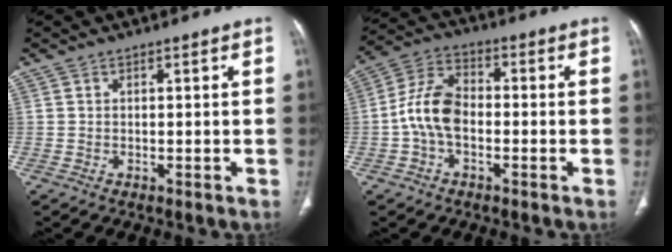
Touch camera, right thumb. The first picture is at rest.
{"total": 9.1, "force": [-1.7, 5.6, 7.0], "torque": [-0.134, 0.030, -0.042]}